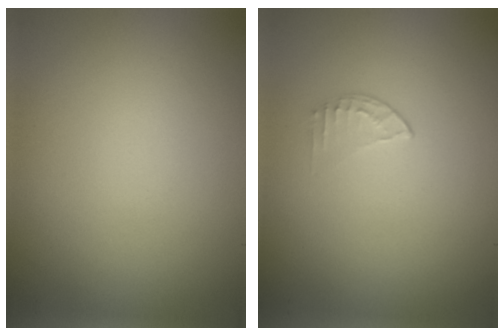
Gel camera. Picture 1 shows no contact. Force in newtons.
{"total": 0.8, "press": 0.6, "slide": 0.6}